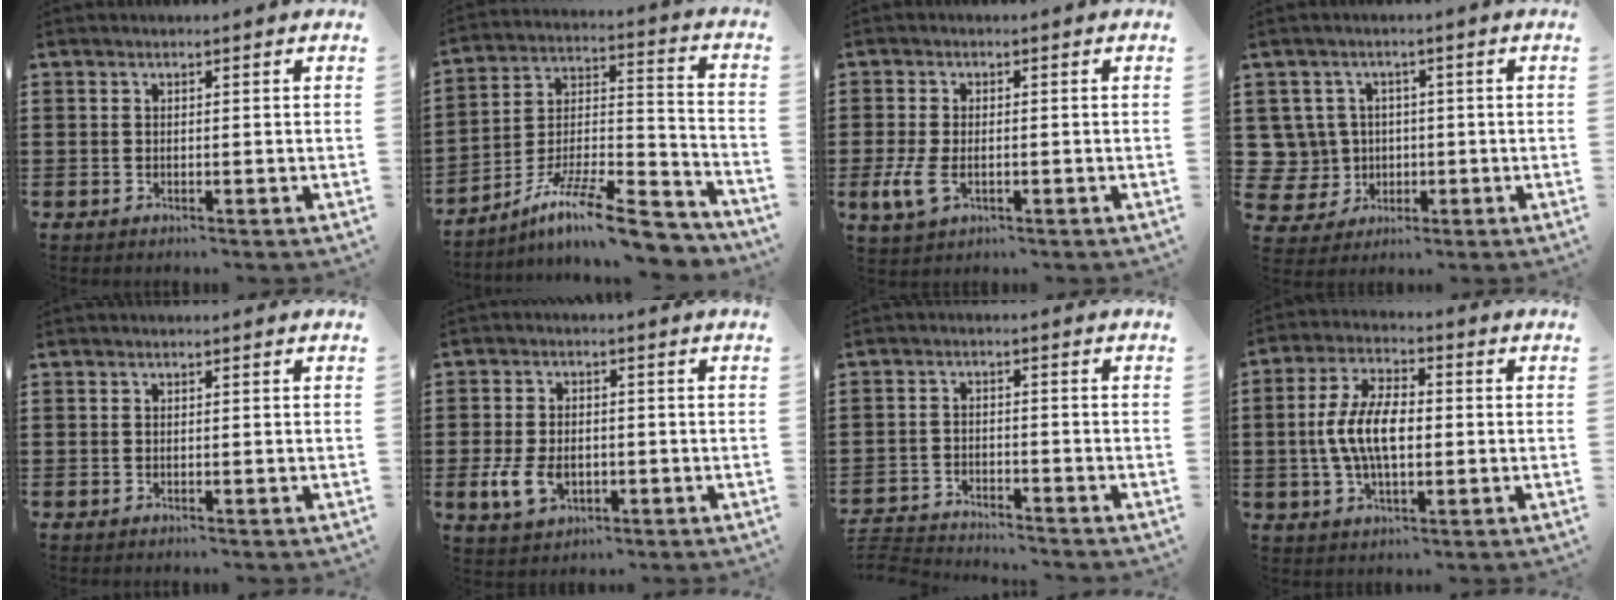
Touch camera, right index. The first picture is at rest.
{"total": 12.7, "force": [-10.0, 2.1, 7.6], "torque": [-0.121, 0.029, -0.185]}
{"total": 4.3, "force": [-1.0, 2.4, 3.5], "torque": [-0.097, -0.012, -0.026]}
{"total": 6.2, "force": [0.3, 6.0, 1.4], "torque": [-0.076, 0.008, 0.005]}
{"total": 0.0}
{"total": 5.3, "force": [-0.6, 3.6, 3.9], "torque": [-0.100, -0.004, -0.016]}
{"total": 3.1, "force": [-3.1, 0.2, -0.1], "torque": [-0.012, -0.003, -0.071]}
{"total": 8.6, "force": [-0.5, 4.2, 7.5], "torque": [-0.170, 0.001, -0.018]}